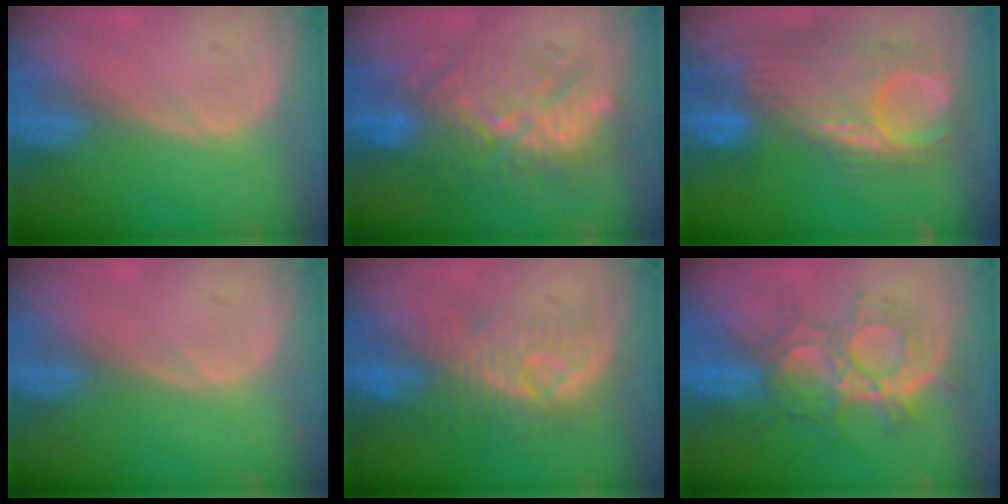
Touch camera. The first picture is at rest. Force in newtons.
{"total": 9.8, "press": 9.7, "slide": 1.0}
{"total": 11.5, "press": 10.4, "slide": 4.9}
{"total": 0.0}
{"total": 8.0, "press": 7.9, "slide": 1.7}
{"total": 8.9, "press": 8.9, "slide": 0.3}